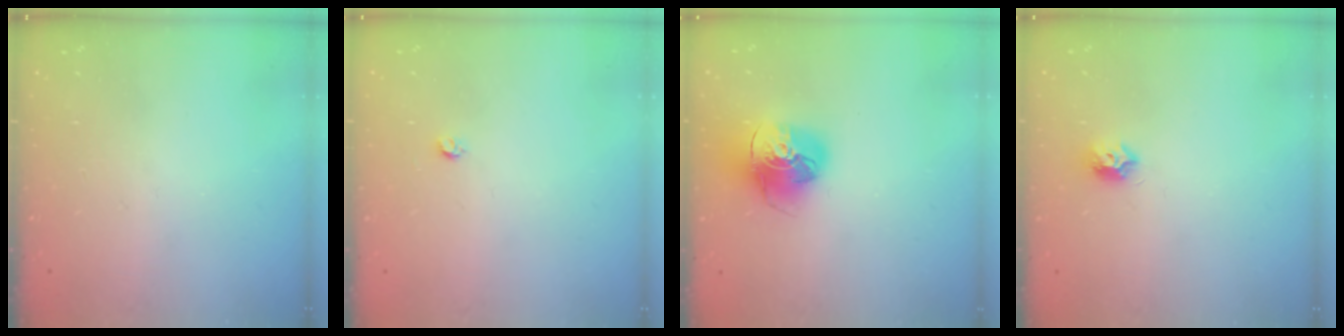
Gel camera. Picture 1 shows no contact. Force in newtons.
{"total": 3.0, "press": 3.0, "slide": 0.2}
{"total": 15.8, "press": 15.7, "slide": 2.1}
{"total": 7.3, "press": 7.2, "slide": 0.9}